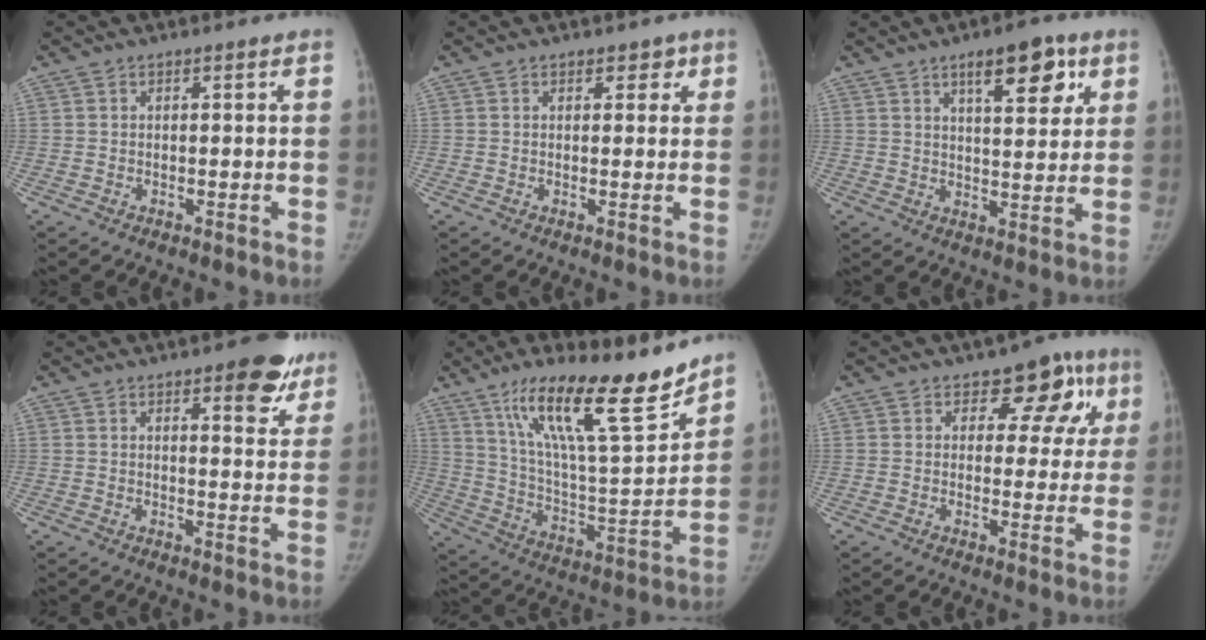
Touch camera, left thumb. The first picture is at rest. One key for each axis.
{"total": 2.4, "fx": 1.3, "fy": 1.6, "fz": 1.2, "tx": 0.010, "ty": -0.004, "tz": 0.013}
{"total": 10.6, "fx": 5.6, "fy": 4.2, "fz": 7.9, "tx": -0.086, "ty": -0.025, "tz": 0.081}
{"total": 9.0, "fx": 5.5, "fy": 3.5, "fz": 6.2, "tx": -0.042, "ty": -0.025, "tz": 0.066}
{"total": 23.4, "fx": 16.3, "fy": 4.8, "fz": 16.1, "tx": -0.241, "ty": -0.077, "tz": 0.283}
{"total": 9.5, "fx": 4.6, "fy": 6.4, "fz": 5.4, "tx": -0.005, "ty": -0.010, "tz": 0.051}